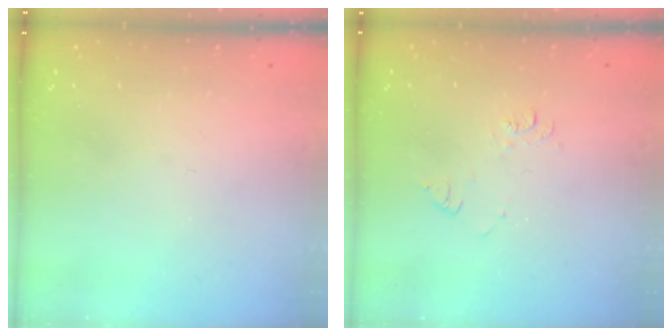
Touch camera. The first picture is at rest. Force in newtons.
{"total": 6.2, "press": 6.2, "slide": 0.5}